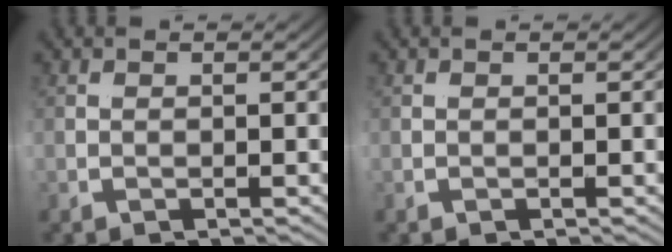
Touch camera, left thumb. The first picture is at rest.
{"total": 0.0}